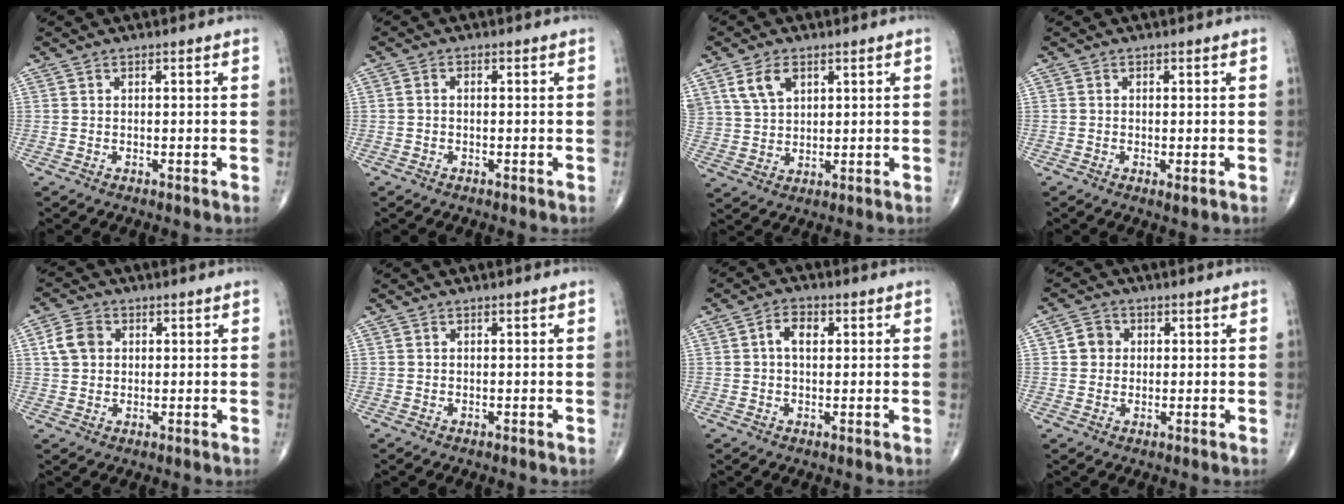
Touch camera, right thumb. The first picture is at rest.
{"total": 0.8, "force": [-0.2, 0.5, 0.6], "torque": [-0.008, 0.001, -0.007]}
{"total": 6.6, "force": [3.3, 4.2, 3.9], "torque": [-0.065, -0.011, 0.070]}
{"total": 1.4, "force": [-0.4, 0.3, 1.3], "torque": [-0.026, -0.007, -0.008]}
{"total": 5.2, "force": [1.1, 4.2, 2.9], "torque": [-0.048, 0.005, 0.018]}
{"total": 0.0}
{"total": 4.1, "force": [0.8, 2.6, 3.1], "torque": [-0.051, 0.010, 0.011]}
{"total": 3.7, "force": [0.6, 3.5, 1.3], "torque": [-0.003, 0.003, 0.004]}